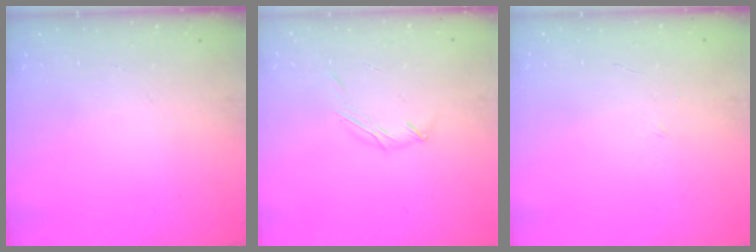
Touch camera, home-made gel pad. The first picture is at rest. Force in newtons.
{"total": 4.0, "press": 3.9, "slide": 0.9}
{"total": 2.2, "press": 2.1, "slide": 0.6}